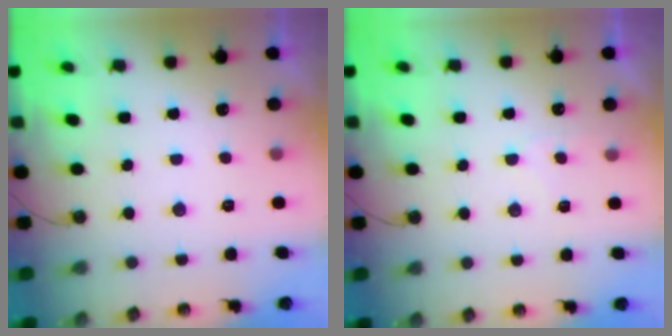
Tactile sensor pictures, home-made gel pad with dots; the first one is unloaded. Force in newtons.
{"total": 5.1, "press": 5.1, "slide": 0.6}